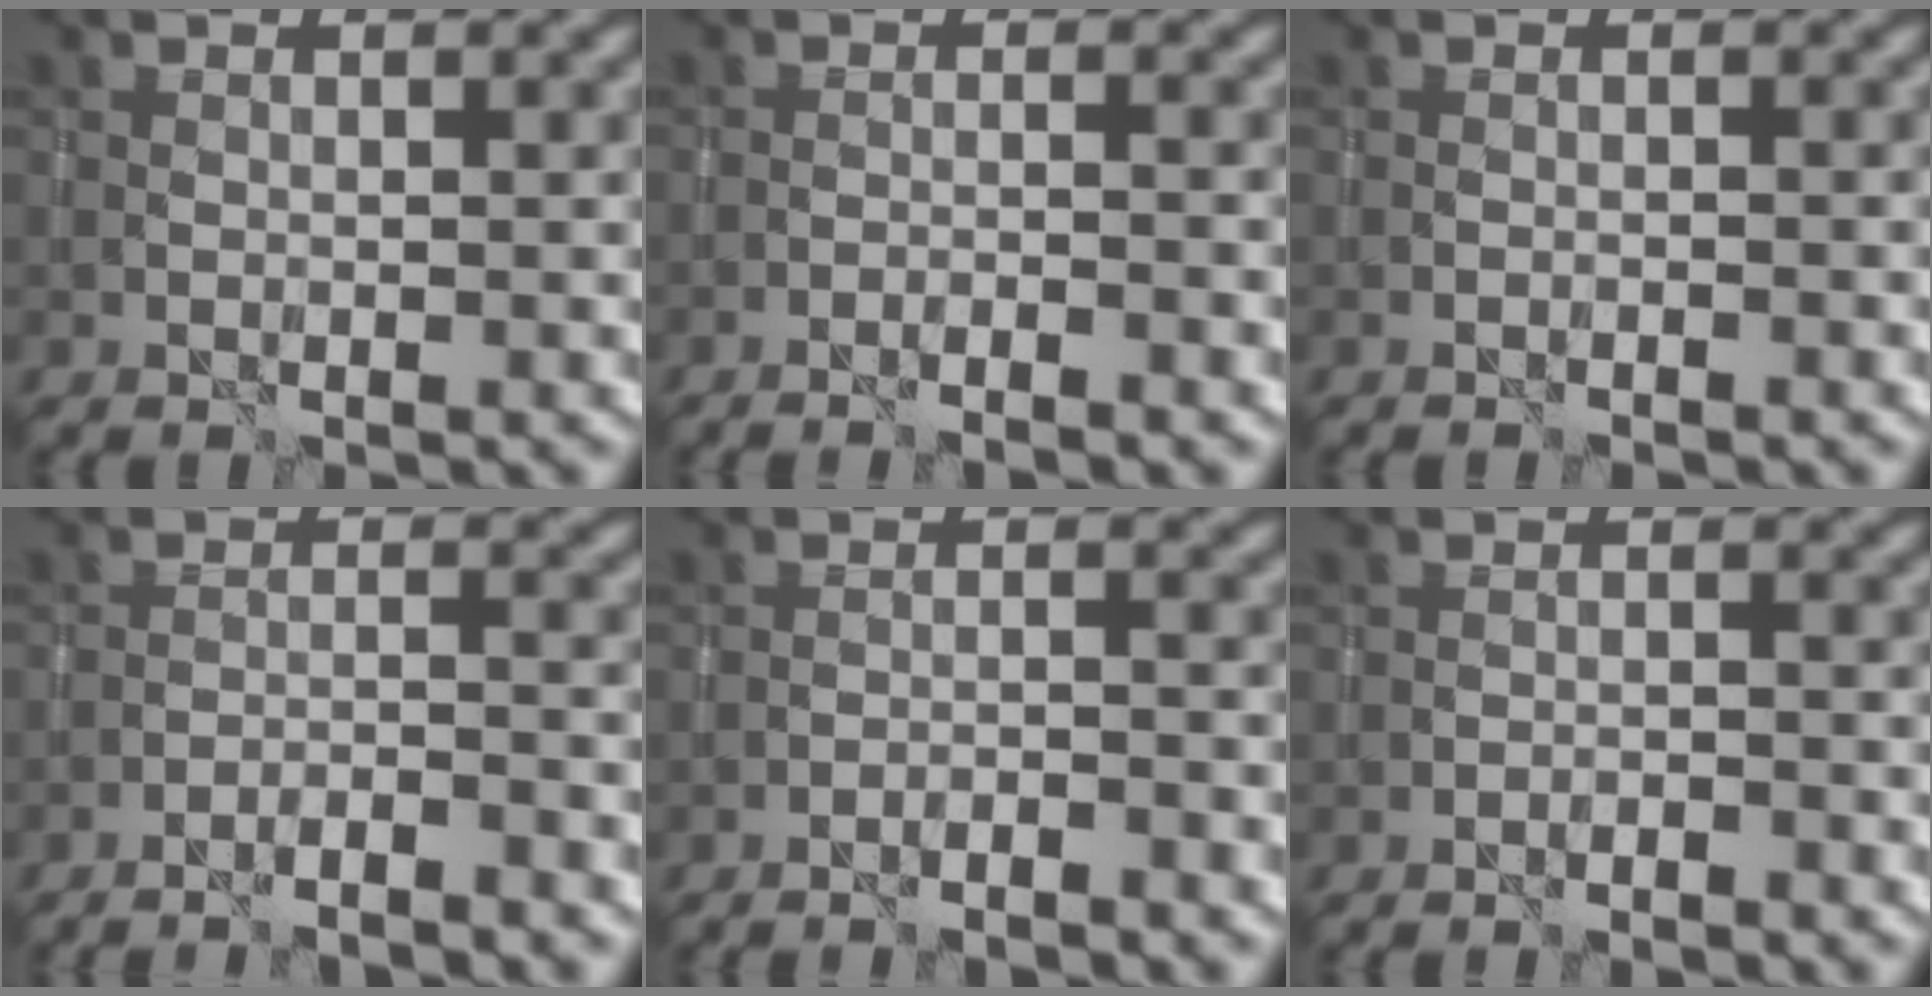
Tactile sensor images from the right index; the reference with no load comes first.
{"total": 2.6, "force": [-2.1, 0.3, 1.5], "torque": [-0.025, 0.007, -0.041]}
{"total": 0.6, "force": [-0.6, 0.0, 0.1], "torque": [0.000, 0.001, -0.013]}
{"total": 3.8, "force": [-3.3, 0.4, 1.8], "torque": [-0.027, 0.007, -0.056]}
{"total": 2.6, "force": [-2.4, 0.3, 1.1], "torque": [-0.019, 0.008, -0.039]}
{"total": 1.5, "force": [-1.4, 0.1, 0.6], "torque": [-0.011, 0.006, -0.024]}